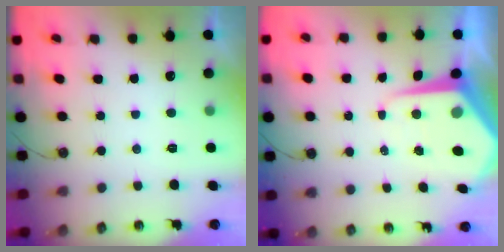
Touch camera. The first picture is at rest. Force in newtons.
{"total": 8.9, "press": 8.9, "slide": 0.7}